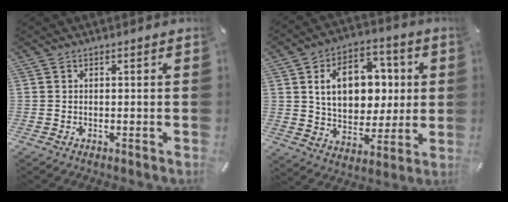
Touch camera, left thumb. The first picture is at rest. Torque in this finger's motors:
{"motor_torque": [2.40, 2.61, 2.22, -0.55, 0.22]}